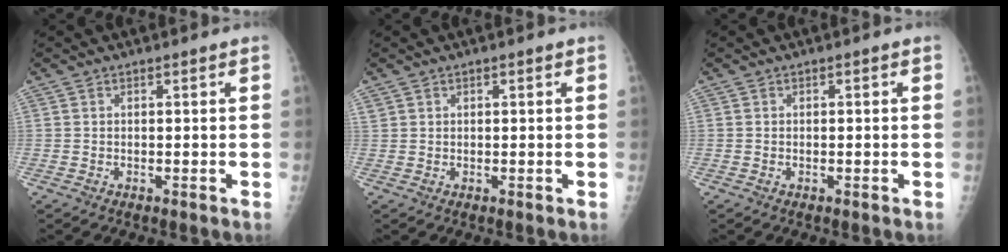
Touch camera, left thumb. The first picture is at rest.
{"total": 0.7, "force": [0.4, 0.5, 0.1], "torque": [0.006, -0.002, 0.007]}
{"total": 0.0}